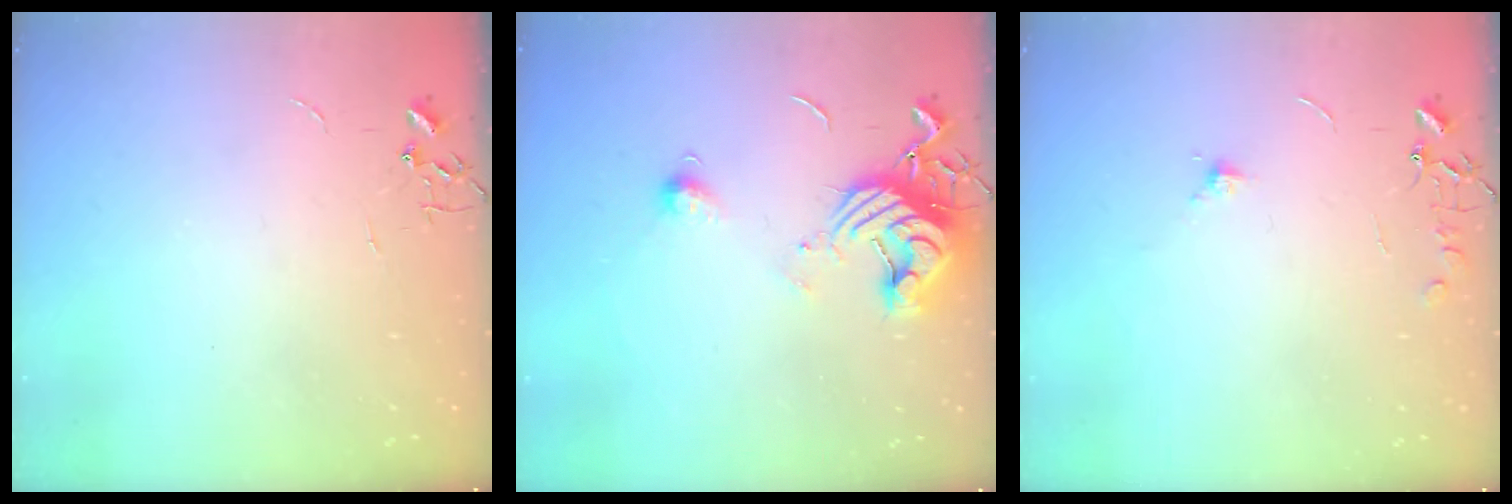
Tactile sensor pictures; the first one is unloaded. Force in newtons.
{"total": 12.9, "press": 12.8, "slide": 1.3}
{"total": 6.8, "press": 6.8, "slide": 0.8}